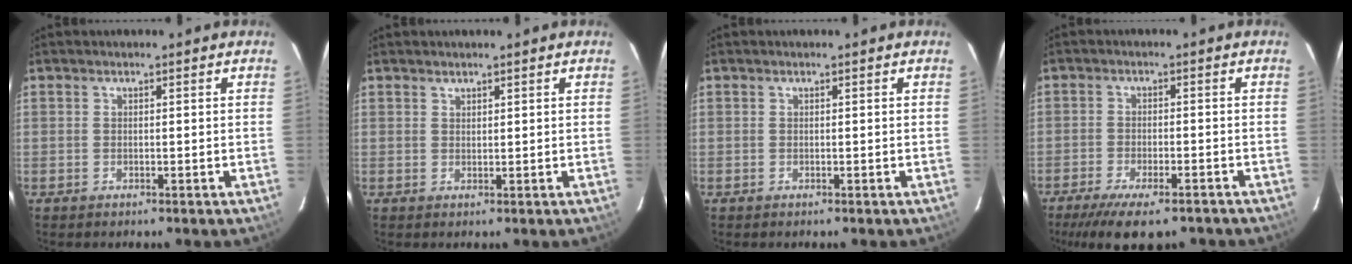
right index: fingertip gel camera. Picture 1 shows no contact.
{"total": 0.9, "force": [0.8, 0.4, 0.1], "torque": [-0.001, 0.002, 0.016]}
{"total": 0.0}
{"total": 14.5, "force": [-10.9, 4.5, 8.3], "torque": [-0.176, -0.037, -0.172]}